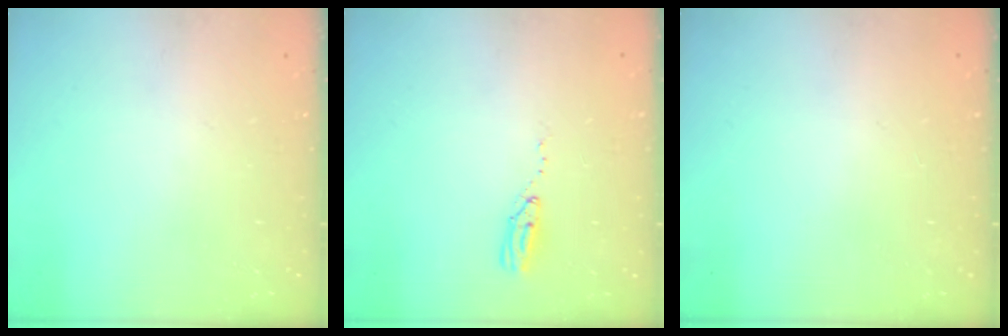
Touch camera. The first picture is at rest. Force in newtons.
{"total": 3.8, "press": 3.8, "slide": 0.2}
{"total": 0.0}